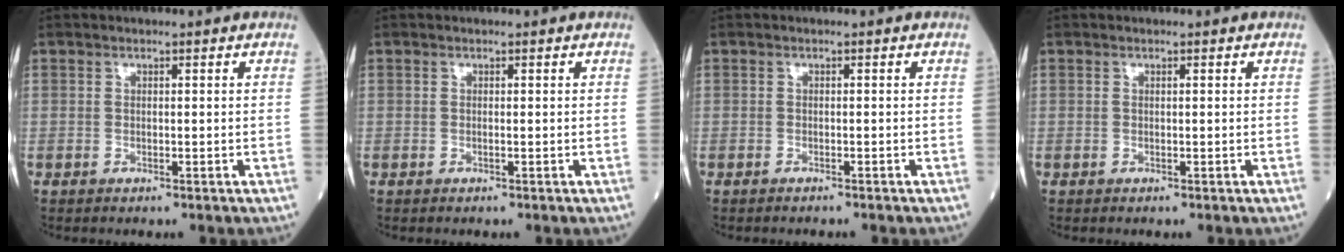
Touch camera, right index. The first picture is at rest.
{"total": 0.0}
{"total": 1.2, "force": [-1.2, 0.1, 0.2], "torque": [-0.007, -0.001, -0.015]}
{"total": 0.0}